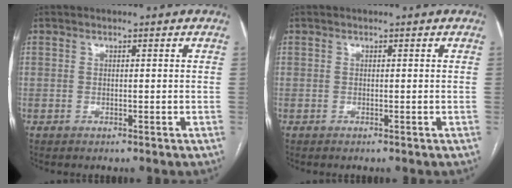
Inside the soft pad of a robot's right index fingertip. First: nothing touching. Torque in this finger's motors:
{"motor_torque": [0.13, -0.02, -0.01, 0.00]}